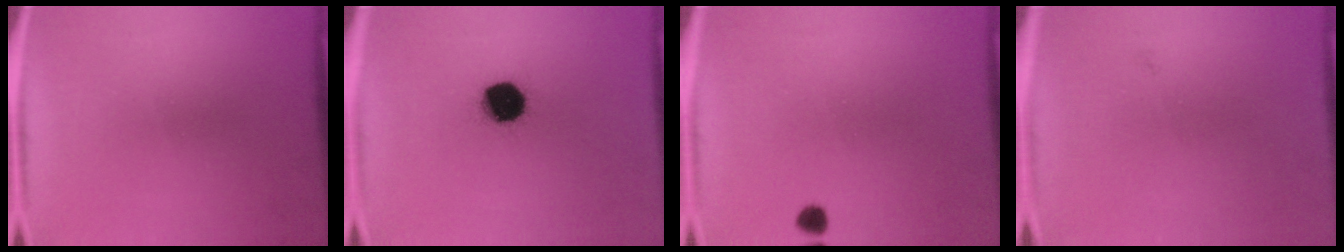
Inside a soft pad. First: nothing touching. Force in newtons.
{"total": 13.0}
{"total": 1.7}
{"total": 0.7}